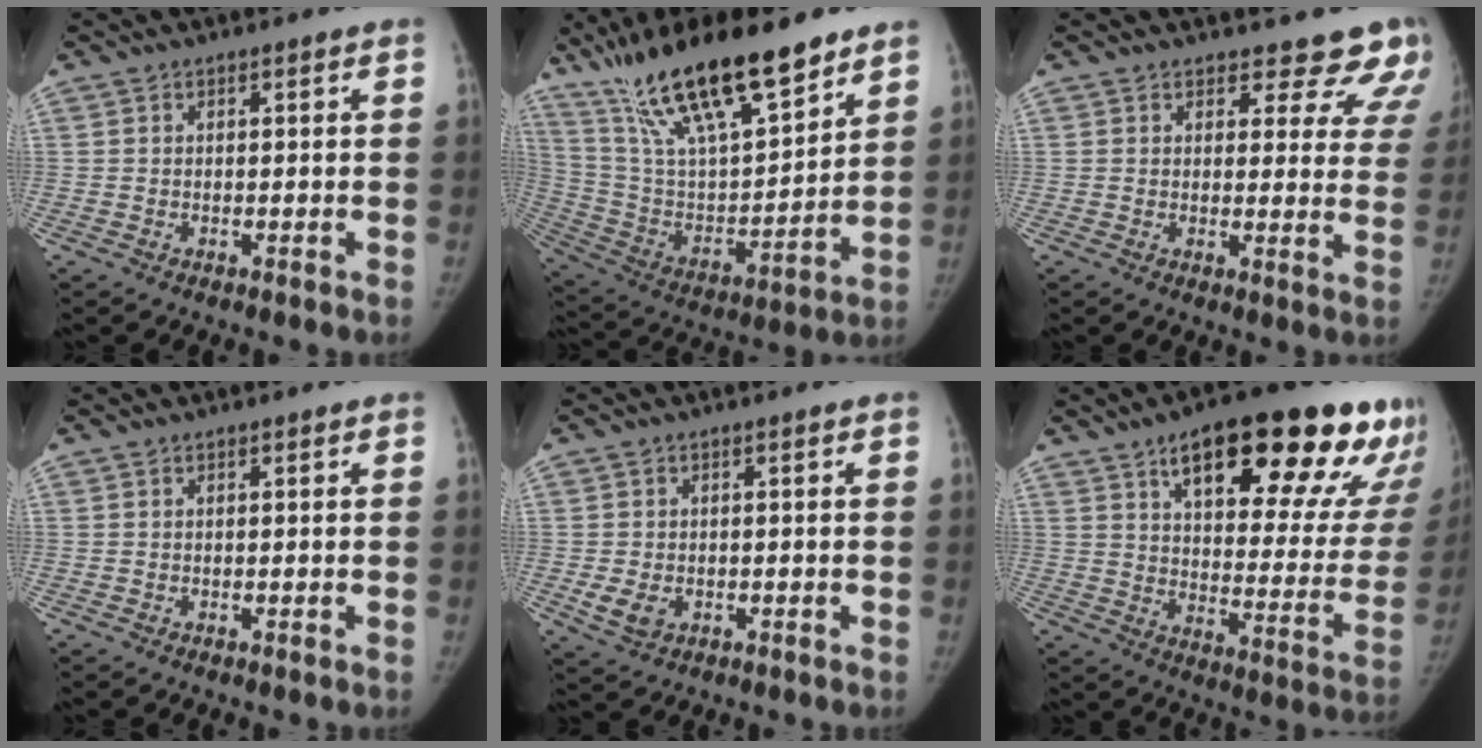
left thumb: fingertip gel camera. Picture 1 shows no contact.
{"total": 26.3, "force": [18.0, 7.6, 17.7], "torque": [-0.291, -0.051, 0.327]}
{"total": 10.9, "force": [9.7, 4.5, 1.9], "torque": [0.039, -0.060, 0.084]}
{"total": 0.0}
{"total": 4.2, "force": [-1.2, 3.2, 2.5], "torque": [-0.044, -0.003, -0.014]}
{"total": 29.6, "force": [17.3, 10.4, 21.7], "torque": [-0.252, -0.045, 0.245]}